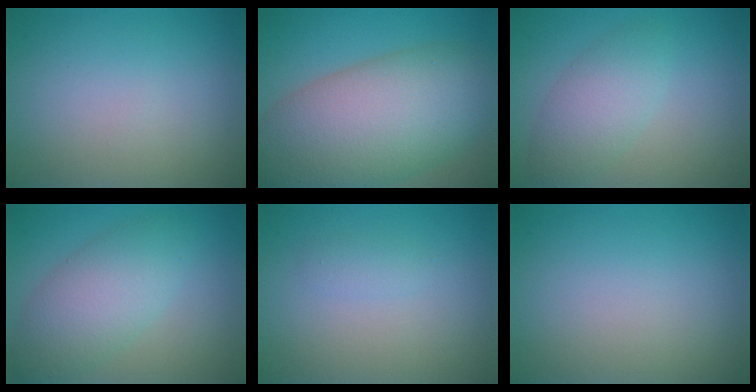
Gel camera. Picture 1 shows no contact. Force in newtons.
{"total": 13.0, "press": 12.9, "slide": 0.5}
{"total": 3.5, "press": 3.5, "slide": 0.1}
{"total": 5.5, "press": 5.5, "slide": 0.4}
{"total": 1.0, "press": 1.0, "slide": 0.1}
{"total": 0.0}